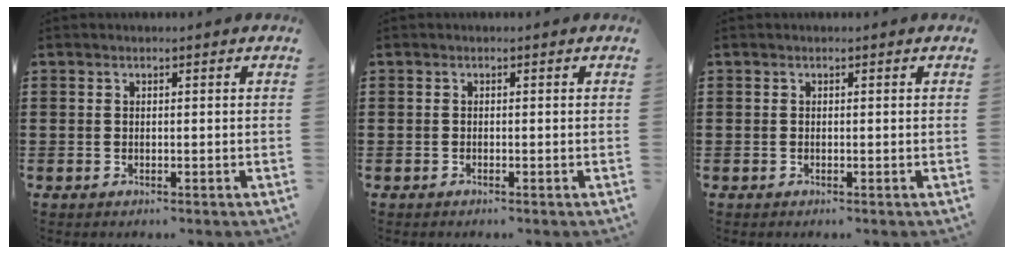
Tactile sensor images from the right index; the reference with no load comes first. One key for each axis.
{"total": 0.0}
{"total": 0.0}